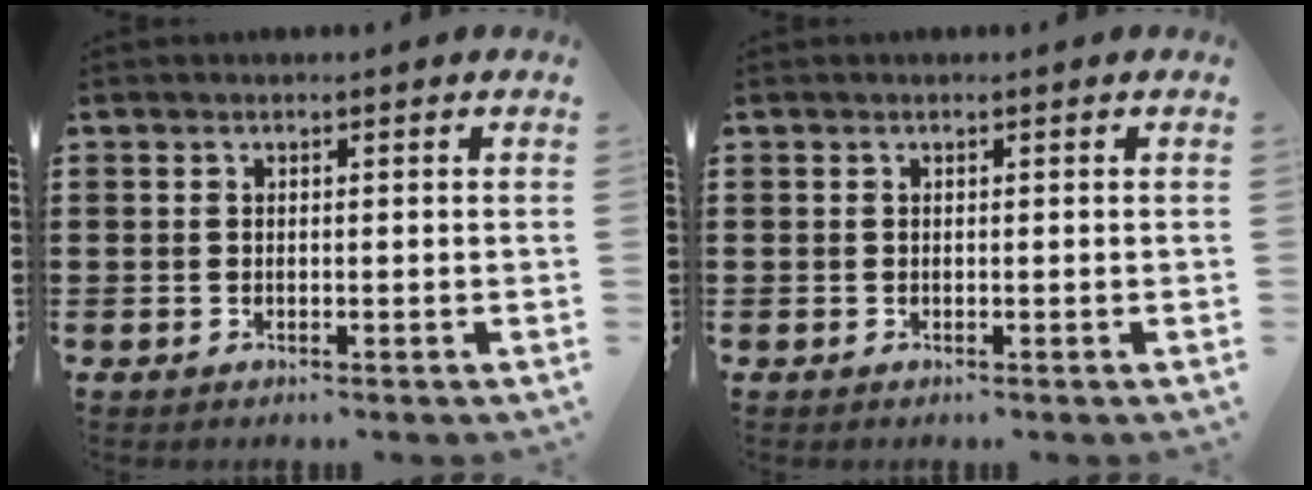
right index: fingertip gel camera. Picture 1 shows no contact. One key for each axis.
{"total": 0.0}